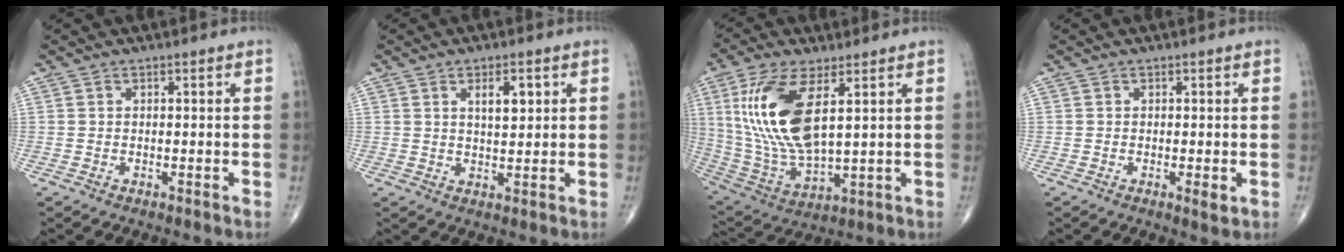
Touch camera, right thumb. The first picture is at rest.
{"total": 4.6, "force": [1.8, 1.9, 3.7], "torque": [-0.051, -0.011, 0.029]}
{"total": 17.7, "force": [5.0, 7.3, 15.4], "torque": [-0.324, -0.024, 0.107]}
{"total": 1.5, "force": [-0.3, 0.4, 1.4], "torque": [-0.027, -0.006, -0.006]}